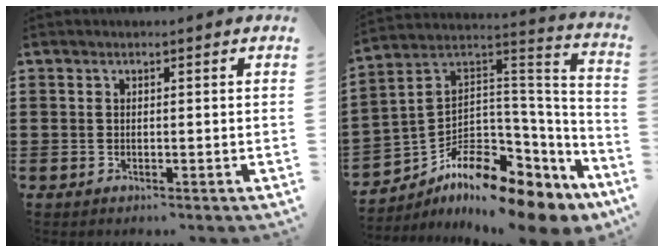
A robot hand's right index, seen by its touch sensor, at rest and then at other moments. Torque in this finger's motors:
{"motor_torque": [0.19, 0.06, 0.02, -0.21]}